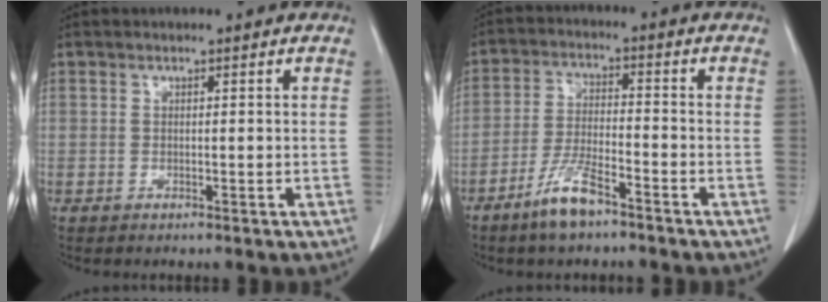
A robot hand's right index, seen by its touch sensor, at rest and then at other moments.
{"total": 7.0, "force": [-4.9, 1.3, 4.8], "torque": [-0.101, -0.008, -0.096]}